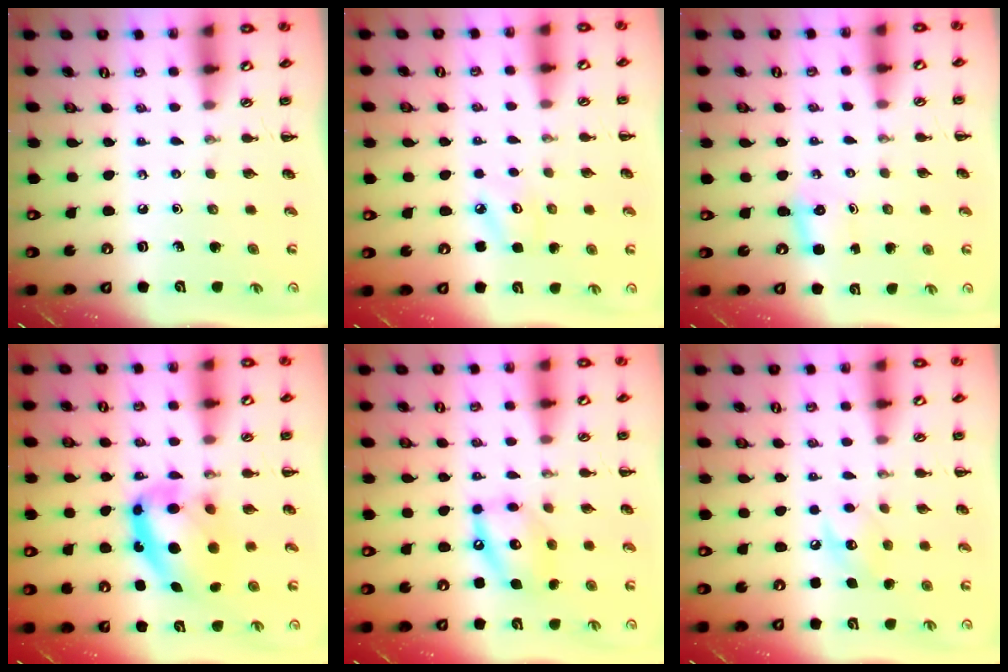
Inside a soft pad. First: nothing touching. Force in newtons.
{"total": 4.0, "press": 3.8, "slide": 1.0}
{"total": 2.5, "press": 2.4, "slide": 0.8}
{"total": 12.7, "press": 12.3, "slide": 3.0}
{"total": 12.6, "press": 12.4, "slide": 2.6}
{"total": 7.3, "press": 7.3, "slide": 0.5}